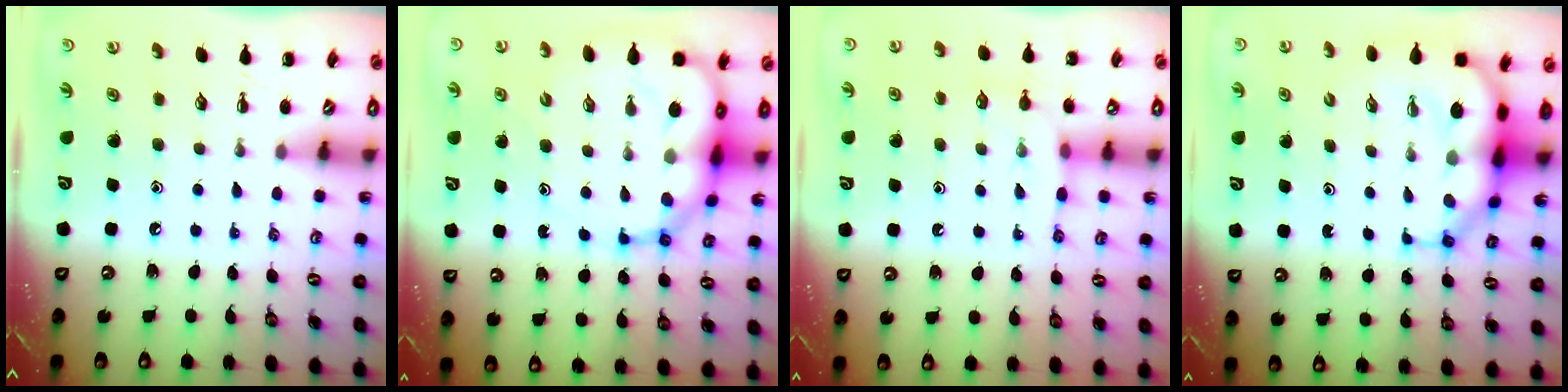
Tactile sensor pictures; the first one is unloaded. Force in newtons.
{"total": 15.5, "press": 15.0, "slide": 4.1}
{"total": 8.4, "press": 8.4, "slide": 0.5}
{"total": 8.0, "press": 7.7, "slide": 2.2}